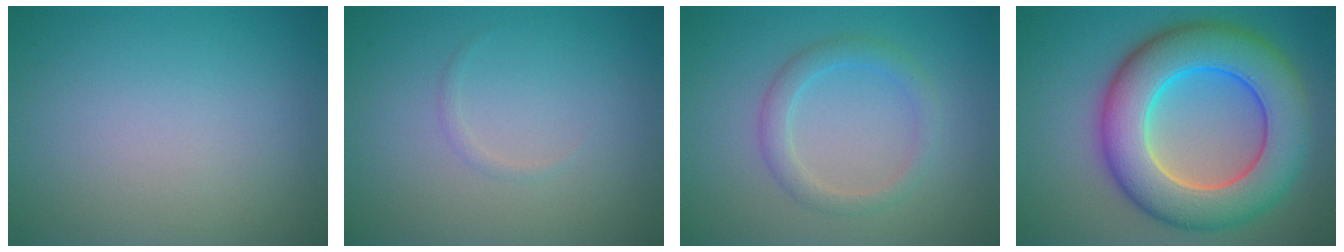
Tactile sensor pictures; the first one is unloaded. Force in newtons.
{"total": 0.6, "press": 0.6, "slide": 0.1}
{"total": 2.3, "press": 2.3, "slide": 0.1}
{"total": 11.2, "press": 11.2, "slide": 0.3}